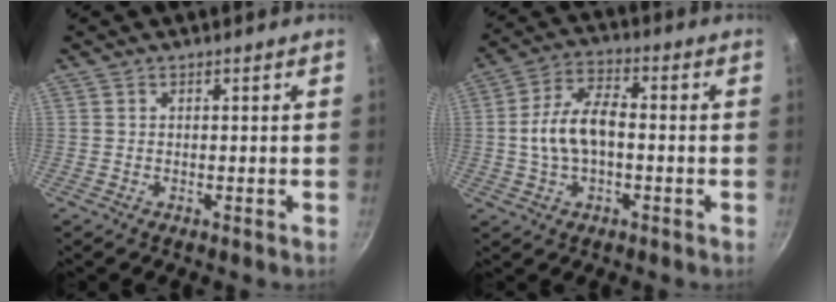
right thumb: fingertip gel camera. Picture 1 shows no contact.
{"total": 10.2, "force": [-0.8, 5.7, 8.4], "torque": [-0.143, 0.034, -0.022]}